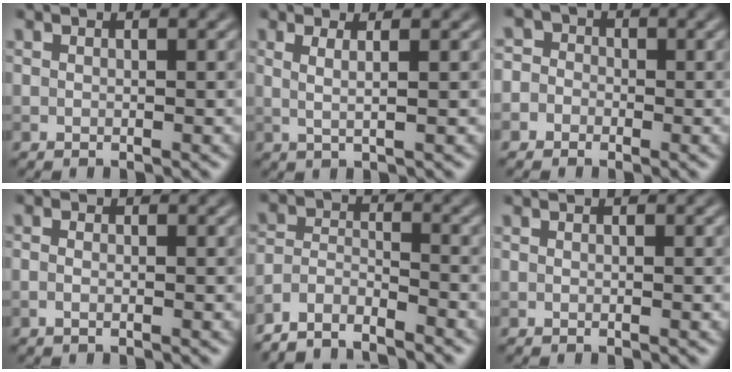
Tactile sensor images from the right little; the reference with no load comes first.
{"total": 2.1, "force": [0.6, 0.7, 1.9], "torque": [-0.031, 0.000, -0.002]}
{"total": 3.8, "force": [-1.1, 3.6, 0.8], "torque": [0.019, 0.021, -0.057]}
{"total": 1.0, "force": [-0.3, 0.5, 0.9], "torque": [-0.015, -0.005, -0.007]}
{"total": 4.6, "force": [-4.3, 0.9, 1.2], "torque": [-0.023, -0.004, -0.090]}
{"total": 0.0}